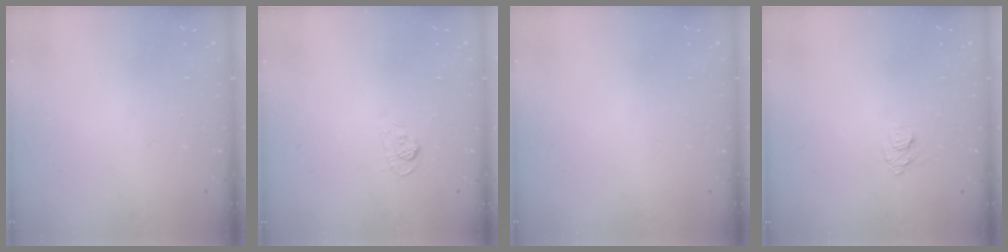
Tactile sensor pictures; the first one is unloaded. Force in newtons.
{"total": 3.5, "press": 3.1, "slide": 1.6}
{"total": 0.0}
{"total": 6.4, "press": 6.4, "slide": 0.7}